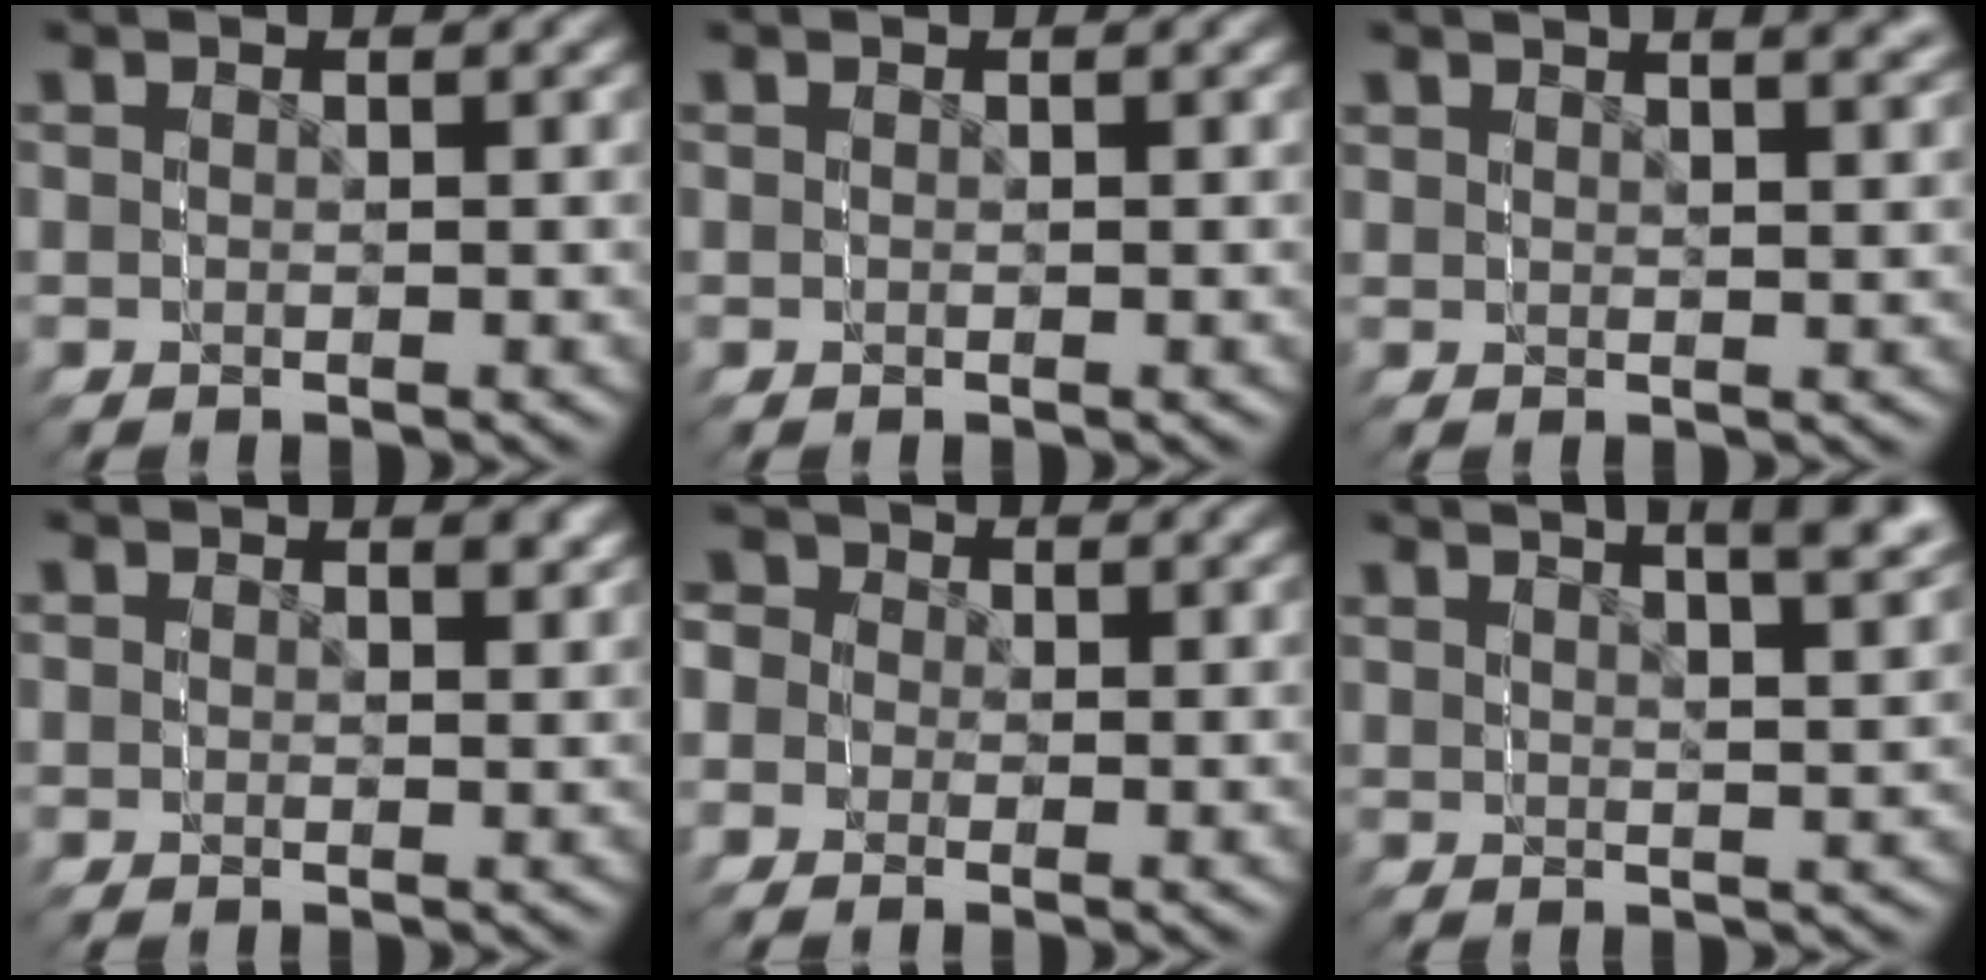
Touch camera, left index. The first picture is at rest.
{"total": 0.0}
{"total": 1.7, "force": [1.6, 0.1, 0.3], "torque": [0.006, 0.008, 0.025]}
{"total": 1.4, "force": [1.0, 0.5, -0.9], "torque": [0.019, -0.004, 0.013]}
{"total": 6.8, "force": [1.2, 6.6, 1.0], "torque": [-0.029, -0.020, 0.016]}
{"total": 3.3, "force": [3.0, -0.4, 1.4], "torque": [-0.006, 0.022, 0.043]}